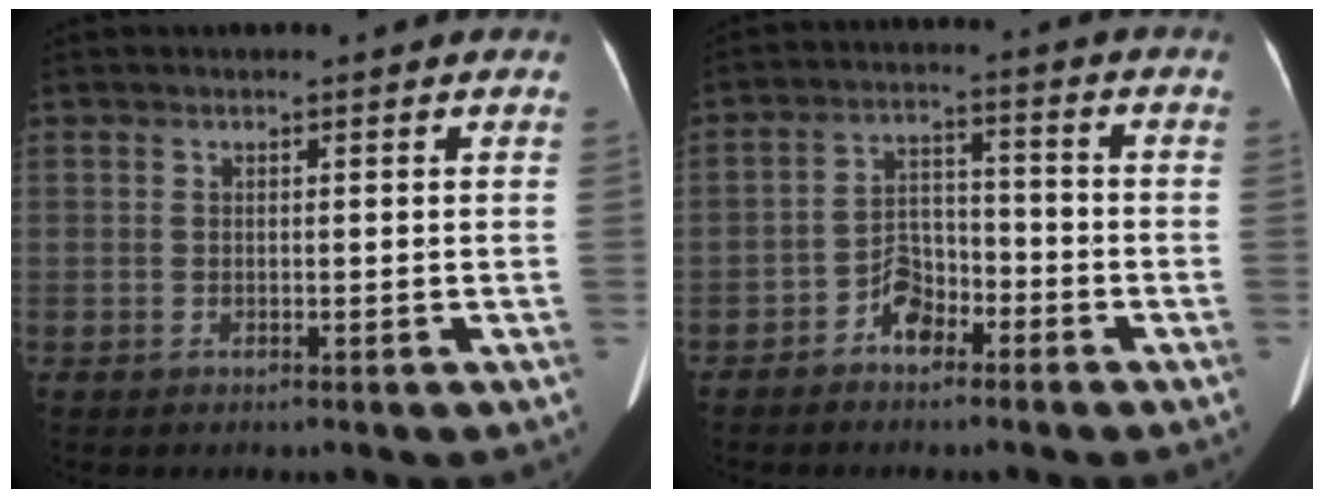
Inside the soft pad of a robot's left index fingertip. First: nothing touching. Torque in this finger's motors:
{"motor_torque": [0.05, 0.10, 0.04, 0.01]}